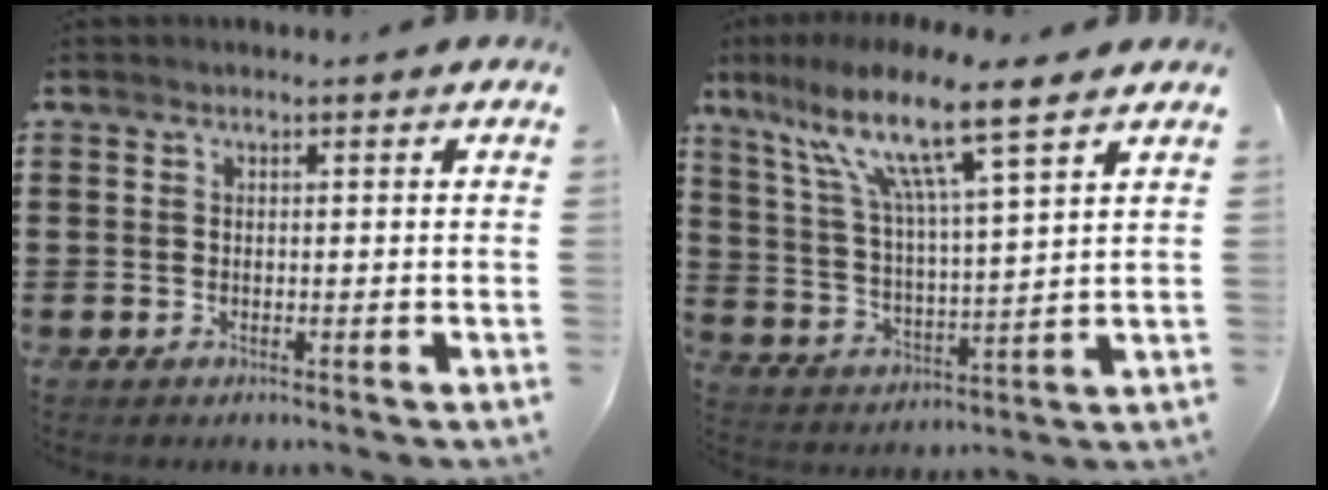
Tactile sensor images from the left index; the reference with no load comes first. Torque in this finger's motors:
{"motor_torque": [2.14, 0.00, 0.63, 0.21]}